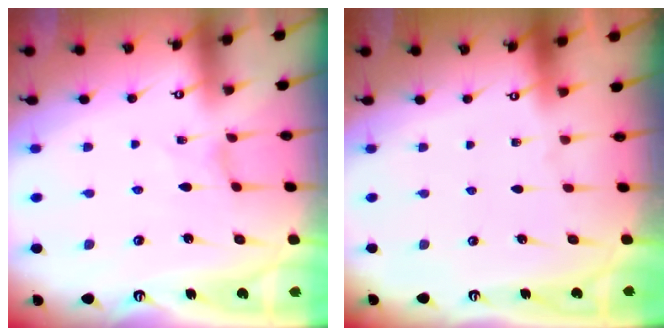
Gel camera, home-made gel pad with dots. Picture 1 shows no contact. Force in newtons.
{"total": 0.0}